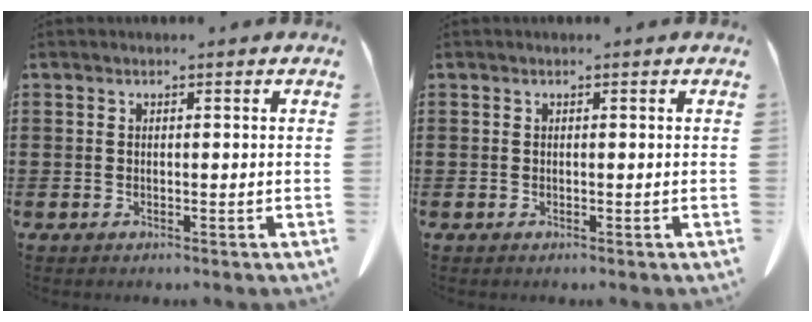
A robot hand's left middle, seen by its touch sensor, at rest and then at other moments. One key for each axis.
{"total": 0.0}